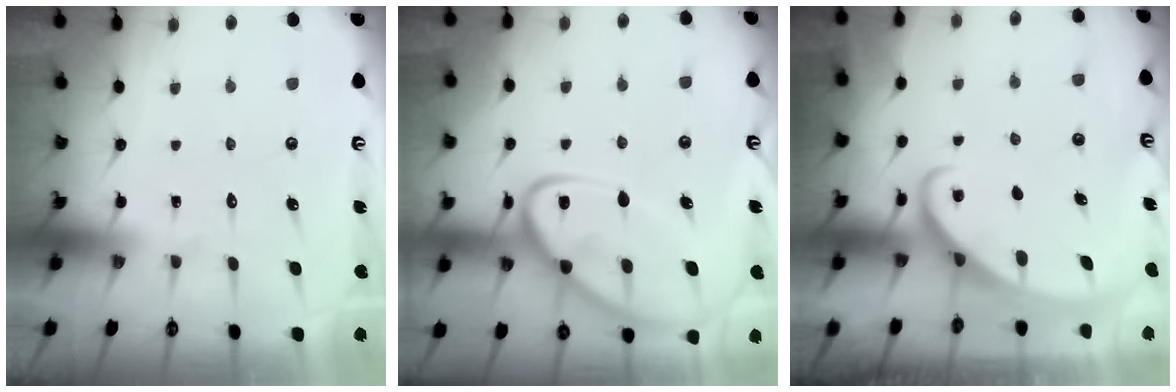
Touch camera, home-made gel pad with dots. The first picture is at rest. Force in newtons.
{"total": 17.8, "press": 17.7, "slide": 1.5}
{"total": 2.5, "press": 2.5, "slide": 0.4}